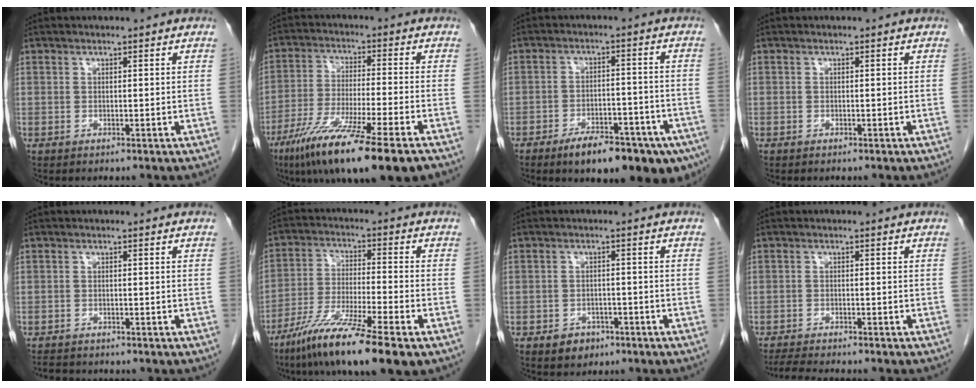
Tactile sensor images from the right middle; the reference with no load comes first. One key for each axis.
{"total": 16.8, "fx": -10.7, "fy": 0.4, "fz": 13.0, "tx": -0.216, "ty": -0.049, "tz": -0.182}
{"total": 14.5, "fx": -9.6, "fy": 4.6, "fz": 9.8, "tx": -0.090, "ty": 0.011, "tz": -0.135}
{"total": 0.0}
{"total": 3.3, "fx": -3.0, "fy": 1.0, "fz": 0.9, "tx": -0.016, "ty": -0.007, "tz": -0.044}
{"total": 13.6, "fx": -8.7, "fy": 0.5, "fz": 10.5, "tx": -0.205, "ty": -0.042, "tz": -0.156}
{"total": 3.2, "fx": -1.9, "fy": 2.4, "fz": 1.2, "tx": -0.013, "ty": 0.007, "tz": -0.019}
{"total": 5.9, "fx": -5.4, "fy": 0.3, "fz": 2.4, "tx": -0.037, "ty": -0.016, "tz": -0.087}